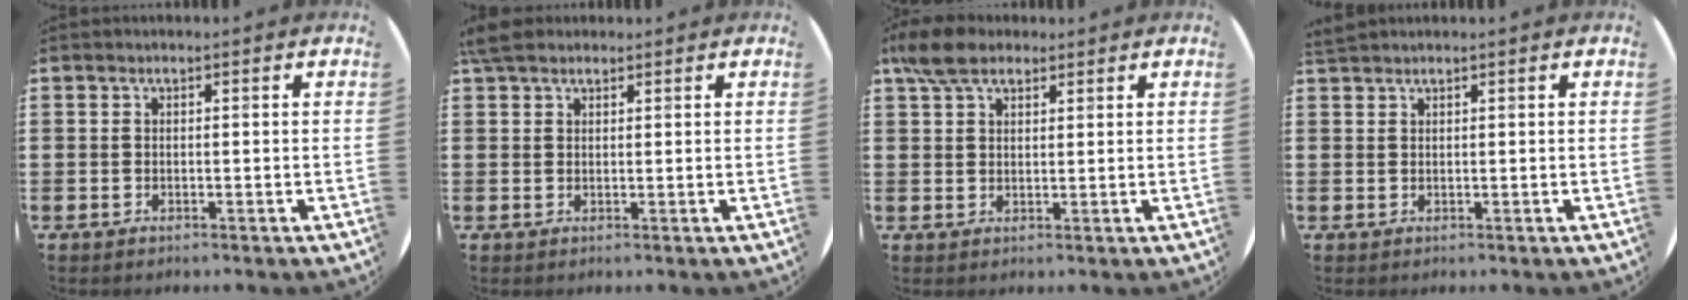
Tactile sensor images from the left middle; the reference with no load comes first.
{"total": 2.7, "force": [2.2, 1.1, 1.0], "torque": [-0.018, 0.005, 0.041]}
{"total": 5.1, "force": [3.9, 2.4, 2.3], "torque": [-0.048, 0.000, 0.072]}
{"total": 0.9, "force": [0.9, -0.1, -0.1], "torque": [0.000, 0.000, 0.019]}